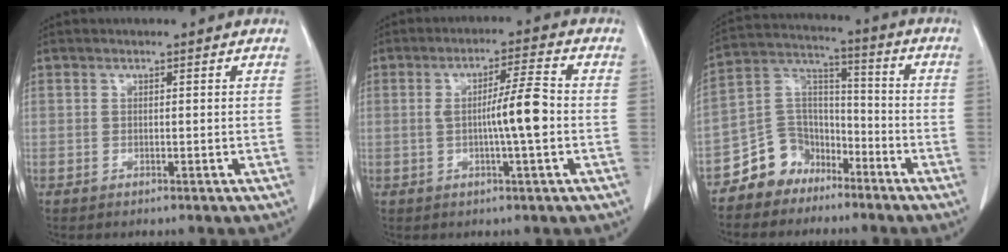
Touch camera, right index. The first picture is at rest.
{"total": 6.9, "force": [-0.7, -0.2, 6.9], "torque": [-0.112, 0.005, -0.014]}
{"total": 9.2, "force": [-6.4, 6.4, 1.5], "torque": [-0.029, 0.047, -0.117]}